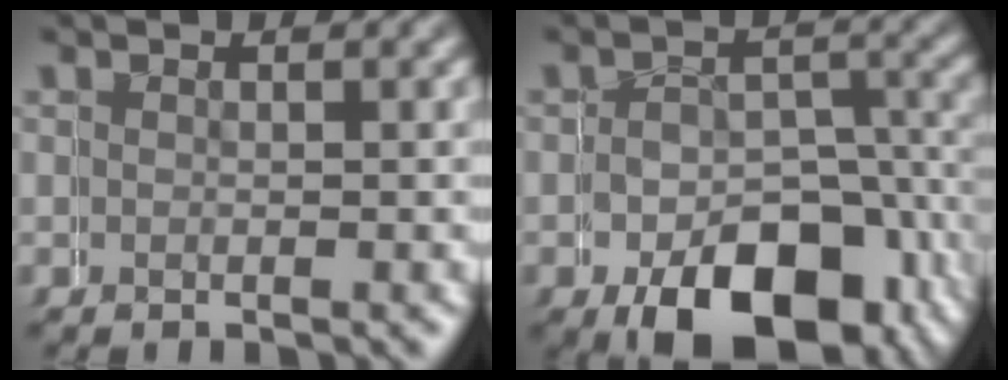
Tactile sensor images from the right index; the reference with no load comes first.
{"total": 10.3, "force": [-4.9, 6.8, 6.0], "torque": [-0.082, -0.030, -0.068]}